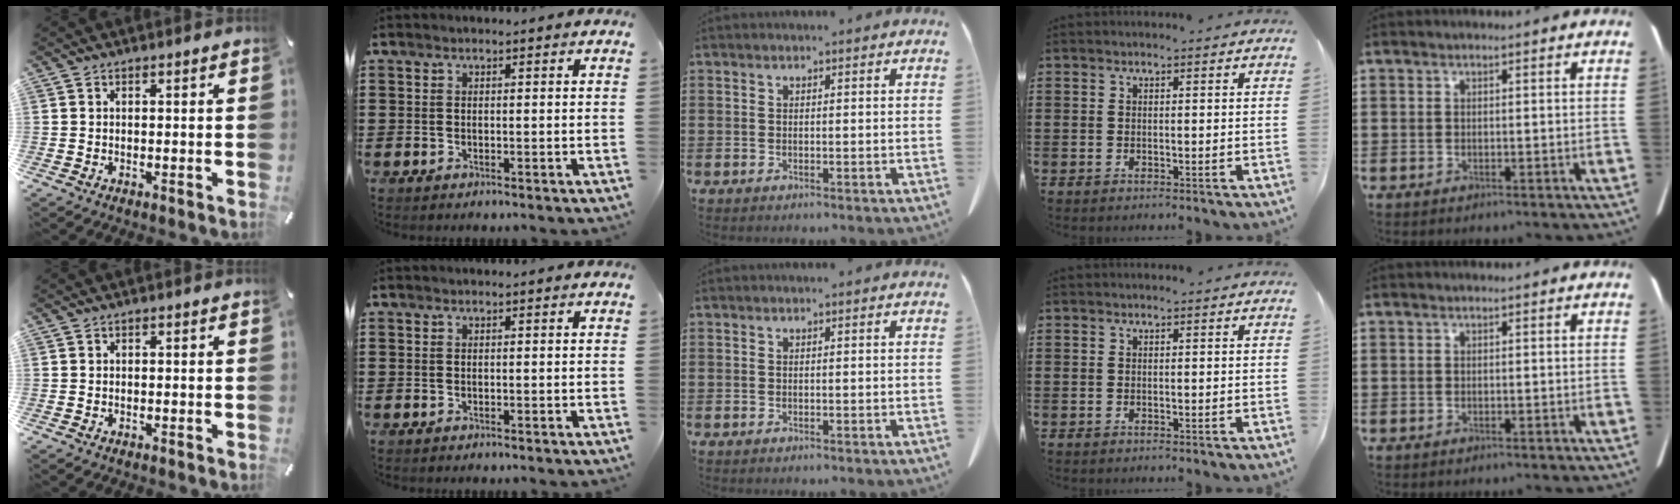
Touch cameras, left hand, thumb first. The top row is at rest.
{}